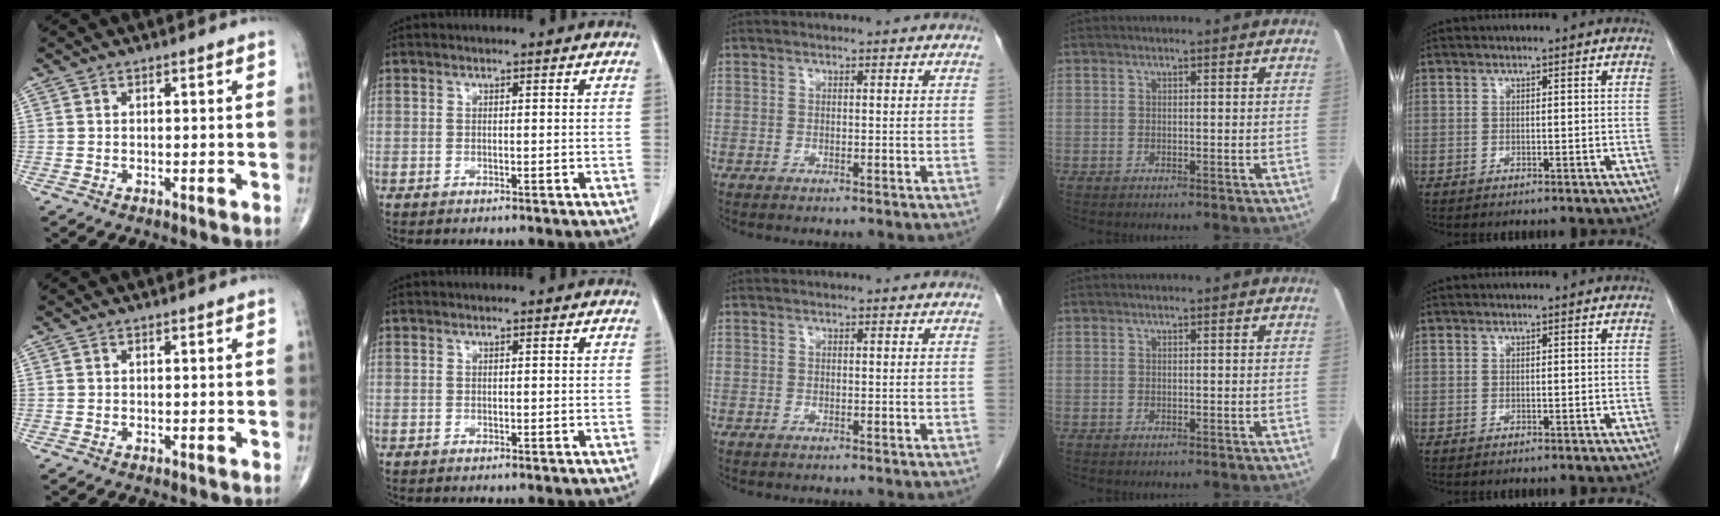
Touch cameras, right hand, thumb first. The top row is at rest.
{}